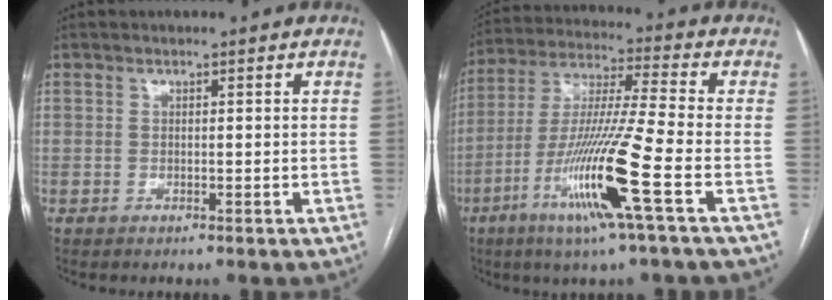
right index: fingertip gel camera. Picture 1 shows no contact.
{"total": 15.9, "force": [-6.2, -1.1, 14.6], "torque": [-0.298, -0.020, -0.120]}